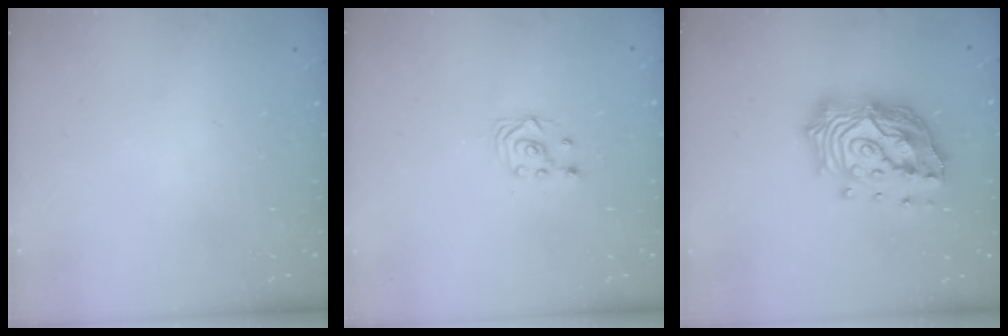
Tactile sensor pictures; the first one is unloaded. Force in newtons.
{"total": 3.4, "press": 3.4, "slide": 0.5}
{"total": 22.7, "press": 22.6, "slide": 1.9}